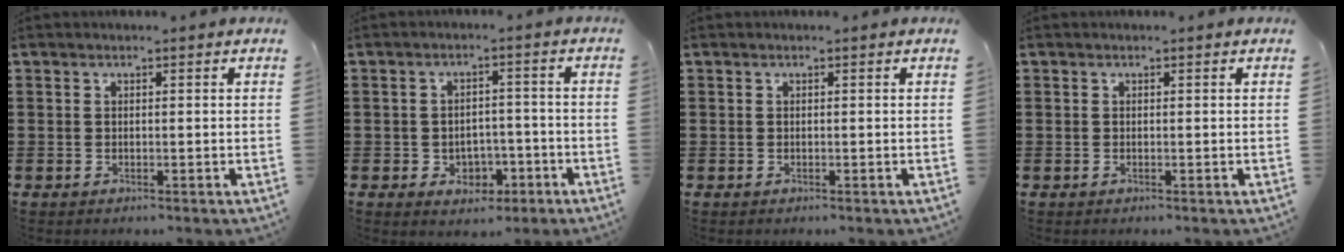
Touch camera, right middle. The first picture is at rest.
{"total": 3.4, "force": [-1.7, 2.5, 1.6], "torque": [-0.036, 0.007, -0.037]}
{"total": 0.0}
{"total": 0.0}